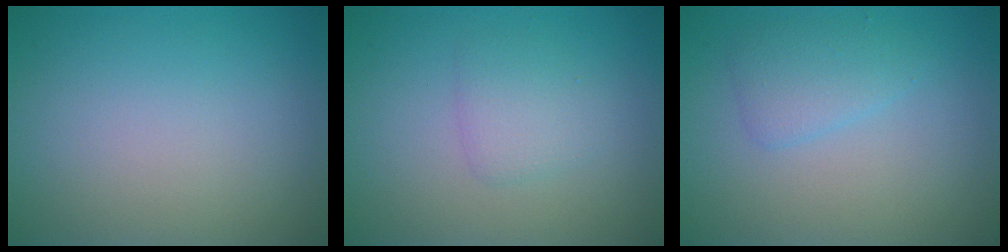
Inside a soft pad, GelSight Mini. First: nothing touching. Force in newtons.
{"total": 1.9, "press": 1.9, "slide": 0.0}
{"total": 2.1, "press": 2.1, "slide": 0.1}